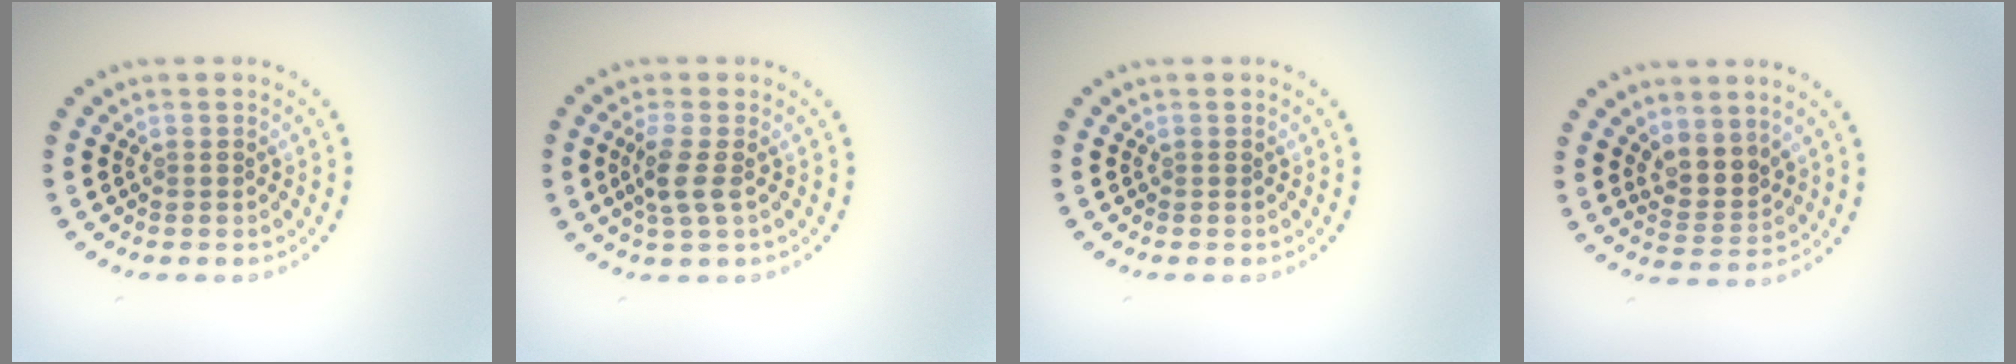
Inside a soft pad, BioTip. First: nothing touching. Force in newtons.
{"total": 2.4, "press": 2.1, "slide": 1.1}
{"total": 0.0}
{"total": 2.7, "press": 2.0, "slide": 1.8}